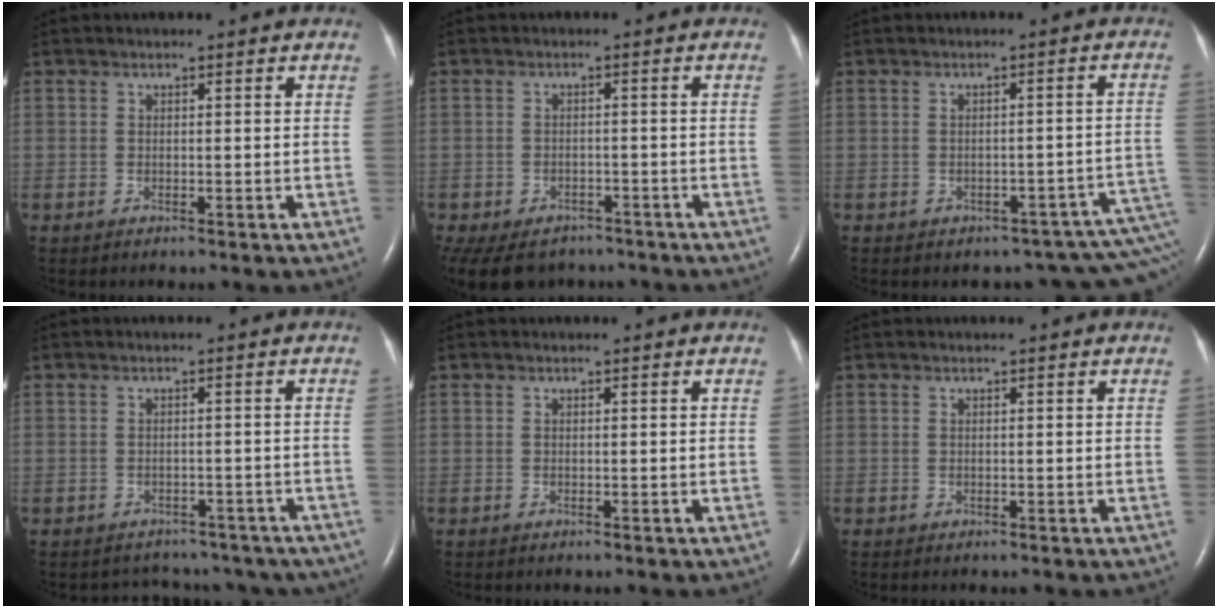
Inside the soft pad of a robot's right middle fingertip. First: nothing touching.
{"total": 14.2, "force": [-10.2, 8.5, 5.0], "torque": [-0.146, -0.007, -0.129]}
{"total": 9.7, "force": [-5.8, 5.3, 5.8], "torque": [-0.046, 0.034, -0.060]}
{"total": 10.5, "force": [-9.1, 5.0, 1.7], "torque": [-0.018, 0.018, -0.087]}
{"total": 0.0}
{"total": 0.0}